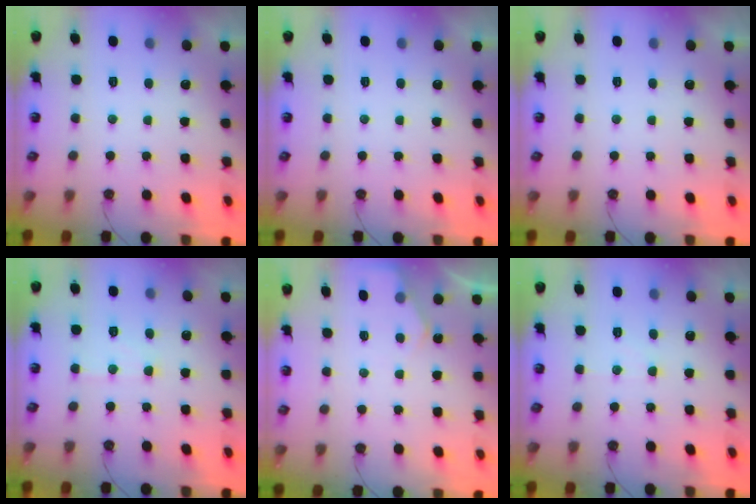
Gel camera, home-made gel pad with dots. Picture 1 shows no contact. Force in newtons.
{"total": 0.0}
{"total": 0.0}
{"total": 6.9, "press": 6.9, "slide": 0.2}
{"total": 3.6, "press": 3.6, "slide": 0.2}
{"total": 3.8, "press": 3.7, "slide": 0.6}